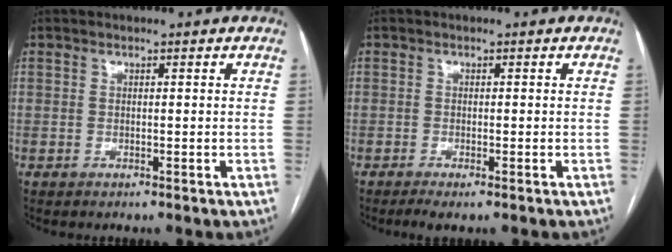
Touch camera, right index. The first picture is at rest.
{"total": 2.0, "force": [-1.3, 0.2, 1.5], "torque": [-0.026, -0.005, -0.023]}